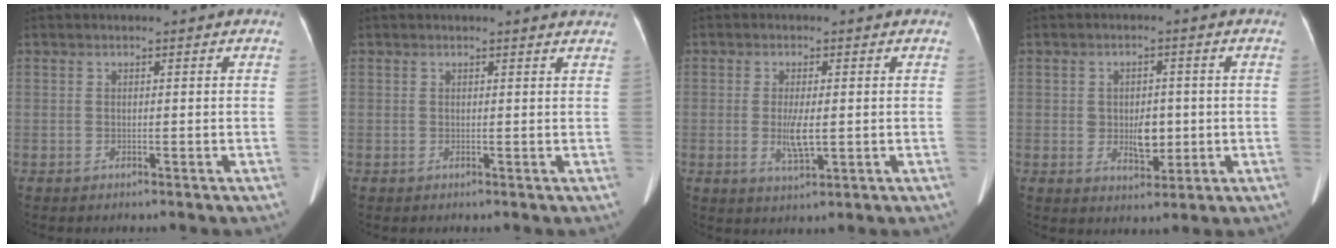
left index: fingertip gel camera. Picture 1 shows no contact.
{"total": 2.3, "force": [2.2, -0.2, 0.4], "torque": [-0.013, -0.007, 0.013]}
{"total": 4.0, "force": [-0.3, 1.0, 3.9], "torque": [-0.080, -0.007, -0.001]}
{"total": 4.7, "force": [-0.3, 2.9, 3.7], "torque": [-0.057, 0.004, 0.005]}